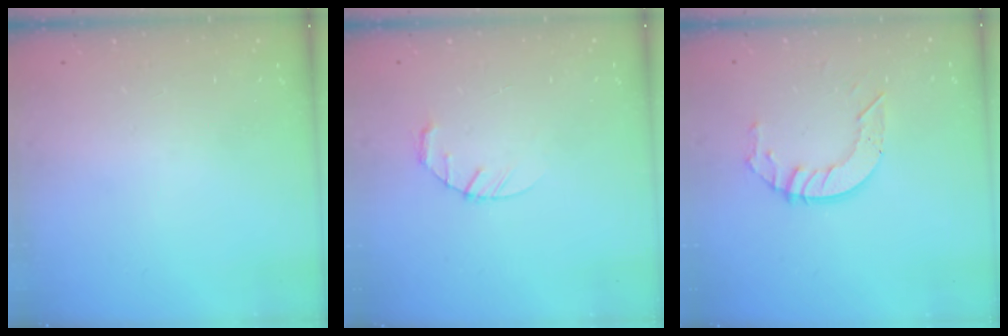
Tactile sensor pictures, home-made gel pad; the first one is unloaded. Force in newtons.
{"total": 3.9, "press": 3.9, "slide": 0.5}
{"total": 6.7, "press": 6.7, "slide": 0.3}